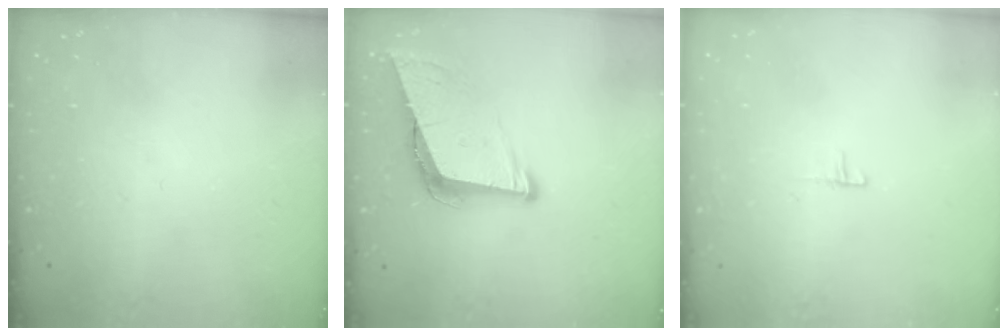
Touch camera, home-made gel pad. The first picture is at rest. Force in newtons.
{"total": 9.2, "press": 8.8, "slide": 2.7}
{"total": 3.6, "press": 3.5, "slide": 0.3}